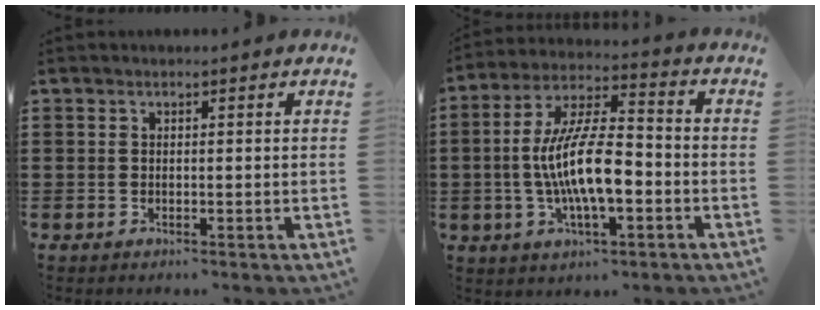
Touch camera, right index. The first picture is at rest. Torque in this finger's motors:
{"motor_torque": [2.14, 0.00, 1.05, 0.21]}